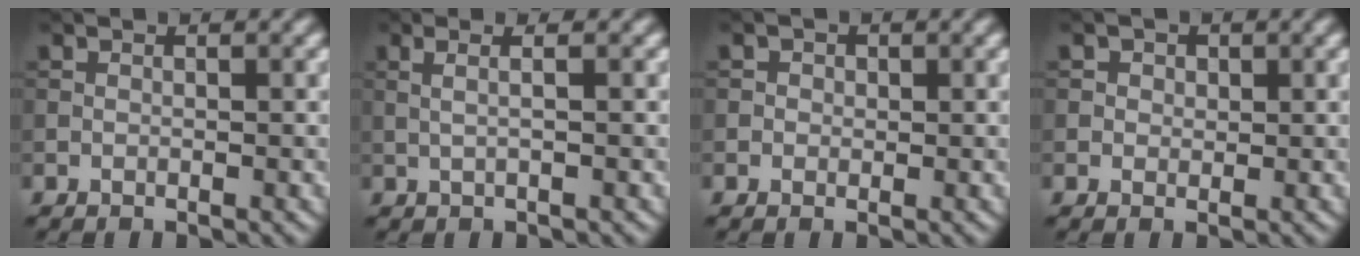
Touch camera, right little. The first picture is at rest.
{"total": 2.7, "force": [1.0, 1.2, 2.2], "torque": [-0.020, 0.010, -0.009]}
{"total": 1.0, "force": [0.2, 1.0, 0.3], "torque": [-0.002, -0.001, -0.001]}
{"total": 1.3, "force": [0.4, 1.2, 0.4], "torque": [-0.004, -0.002, 0.002]}